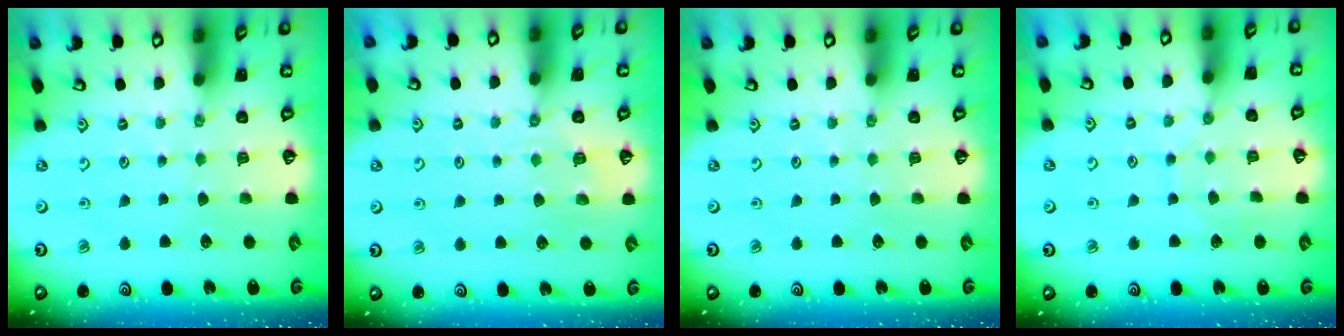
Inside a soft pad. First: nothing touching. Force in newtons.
{"total": 2.8, "press": 2.5, "slide": 1.3}
{"total": 0.0}
{"total": 3.8, "press": 3.8, "slide": 0.3}